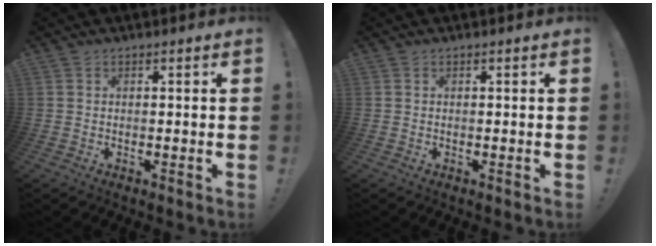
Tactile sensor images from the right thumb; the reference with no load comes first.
{"total": 0.0}